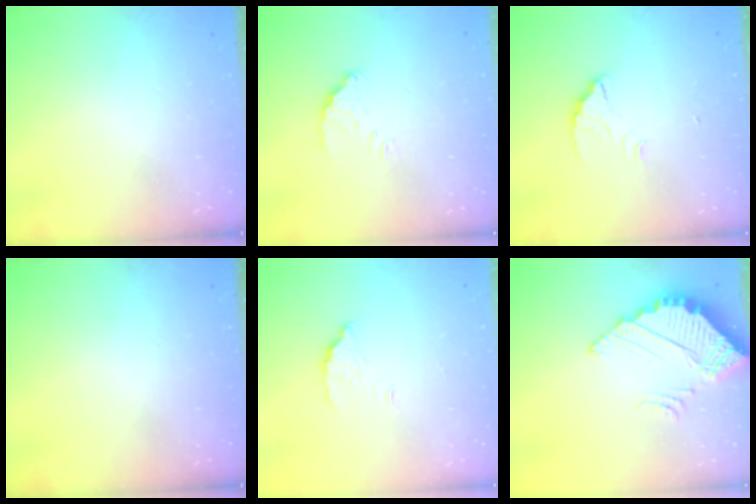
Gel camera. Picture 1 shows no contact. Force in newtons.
{"total": 3.4, "press": 3.4, "slide": 0.1}
{"total": 2.4, "press": 2.4, "slide": 0.1}
{"total": 0.0}
{"total": 3.6, "press": 3.5, "slide": 0.4}
{"total": 4.0, "press": 4.0, "slide": 0.2}